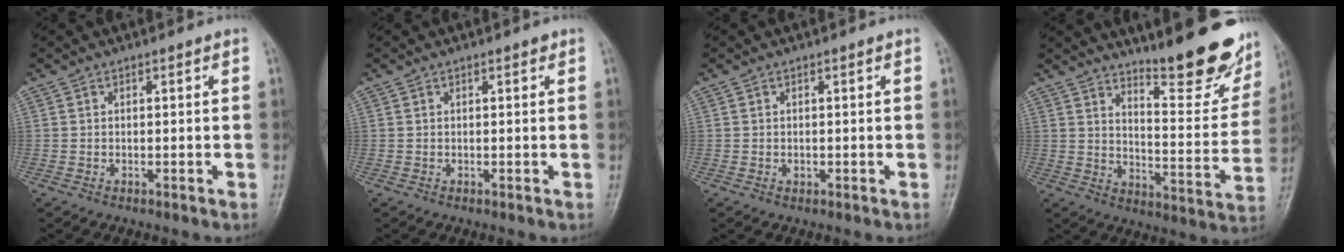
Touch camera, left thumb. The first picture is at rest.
{"total": 0.6, "force": [0.4, 0.2, 0.4], "torque": [-0.007, 0.000, 0.003]}
{"total": 0.6, "force": [0.0, 0.5, 0.4], "torque": [-0.004, 0.000, 0.000]}
{"total": 18.2, "force": [14.2, 4.2, 10.7], "torque": [-0.109, -0.115, 0.198]}